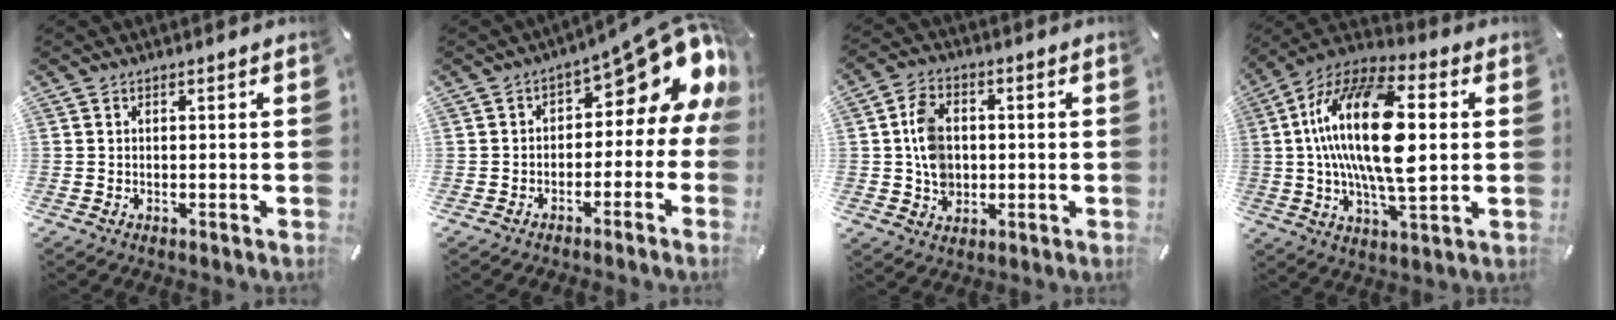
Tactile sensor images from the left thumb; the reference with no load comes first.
{"total": 12.1, "force": [6.2, 5.5, 8.8], "torque": [-0.110, -0.054, 0.099]}
{"total": 8.2, "force": [0.1, 6.7, 4.7], "torque": [-0.090, 0.009, 0.005]}
{"total": 22.7, "force": [2.9, 10.2, 20.1], "torque": [-0.409, -0.010, 0.037]}